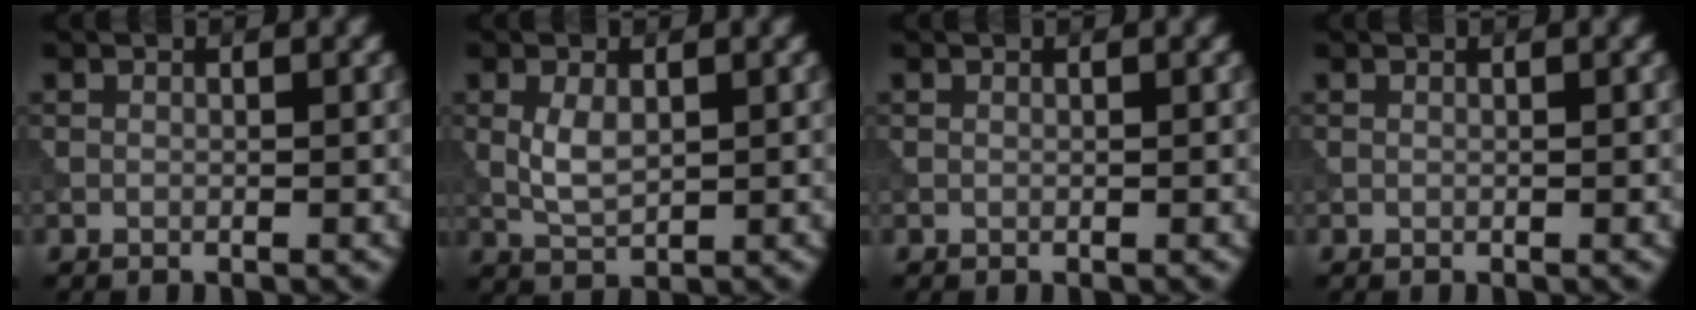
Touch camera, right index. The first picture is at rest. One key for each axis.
{"total": 2.7, "fx": 0.4, "fy": 1.5, "fz": 2.3, "tx": -0.054, "ty": 0.000, "tz": 0.011}
{"total": 0.0}
{"total": 0.0}